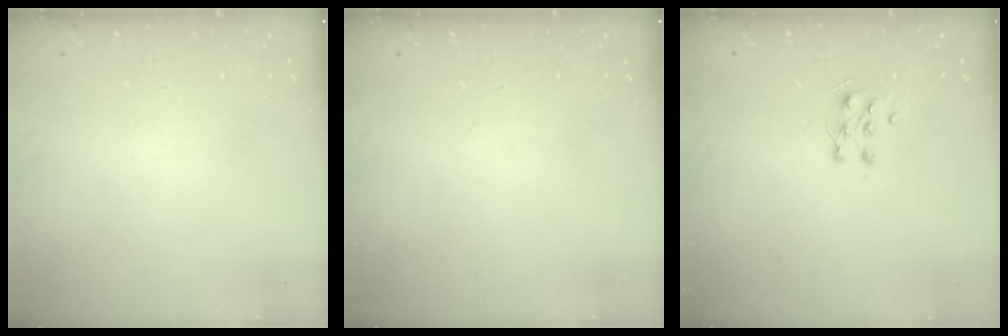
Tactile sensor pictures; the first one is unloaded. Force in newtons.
{"total": 0.0}
{"total": 6.8, "press": 6.7, "slide": 0.6}